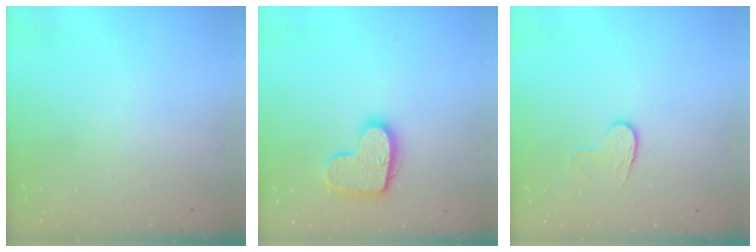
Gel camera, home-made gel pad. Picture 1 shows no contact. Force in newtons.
{"total": 13.8, "press": 13.8, "slide": 0.7}
{"total": 5.0, "press": 4.9, "slide": 0.5}